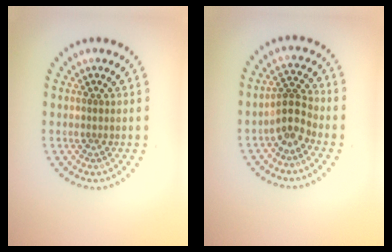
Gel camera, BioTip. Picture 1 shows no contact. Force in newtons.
{"total": 2.7, "press": 2.1, "slide": 1.7}